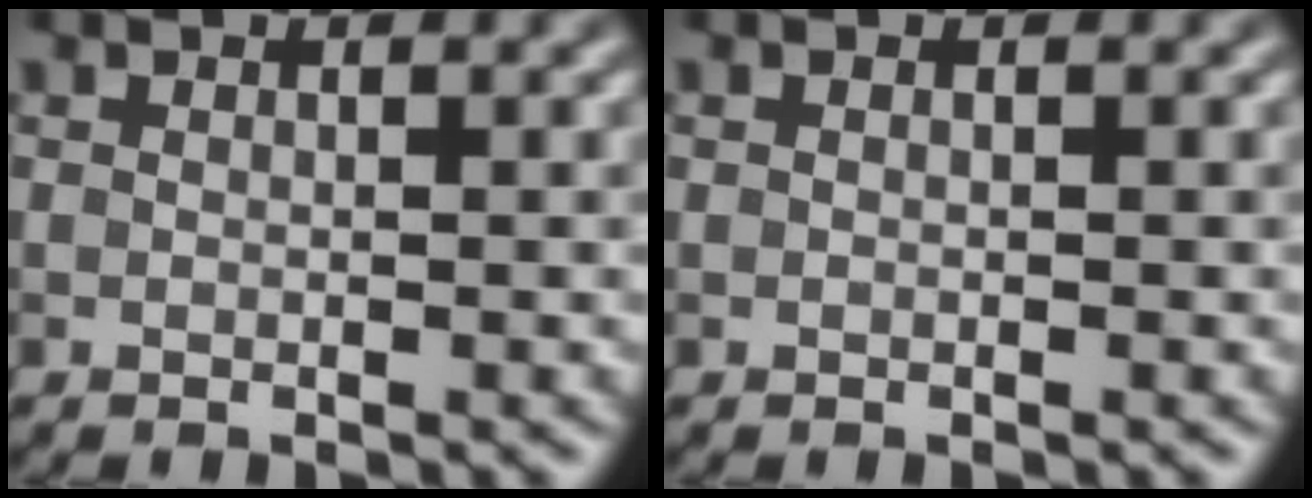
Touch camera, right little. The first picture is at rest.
{"total": 0.0}